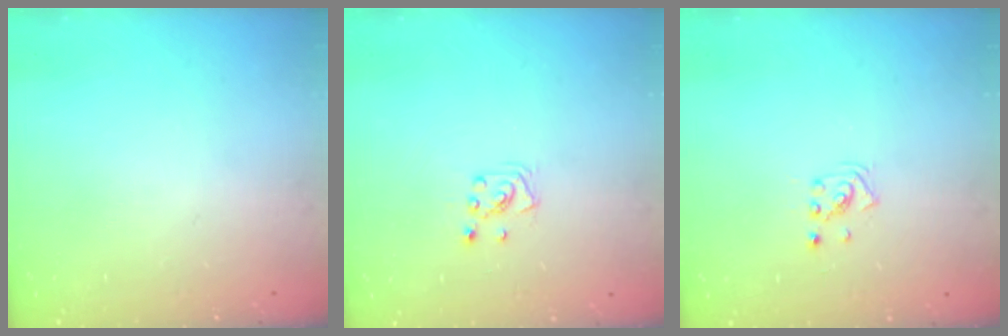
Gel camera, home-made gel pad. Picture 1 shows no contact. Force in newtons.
{"total": 4.3, "press": 4.3, "slide": 0.4}
{"total": 1.9, "press": 1.9, "slide": 0.1}